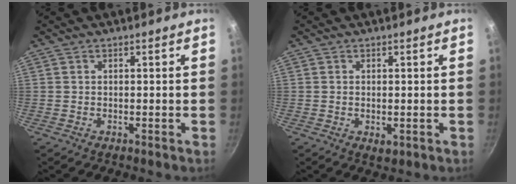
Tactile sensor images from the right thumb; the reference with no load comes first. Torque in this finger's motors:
{"motor_torque": [-0.32, 0.19, -0.01, 0.45, -0.06]}